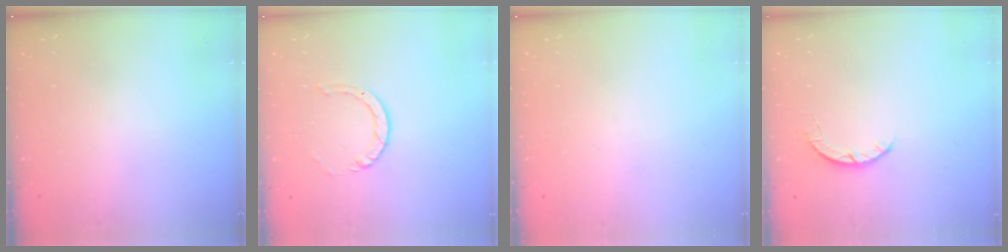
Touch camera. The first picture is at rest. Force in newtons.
{"total": 3.8, "press": 3.7, "slide": 0.3}
{"total": 0.0}
{"total": 3.4, "press": 3.4, "slide": 0.6}